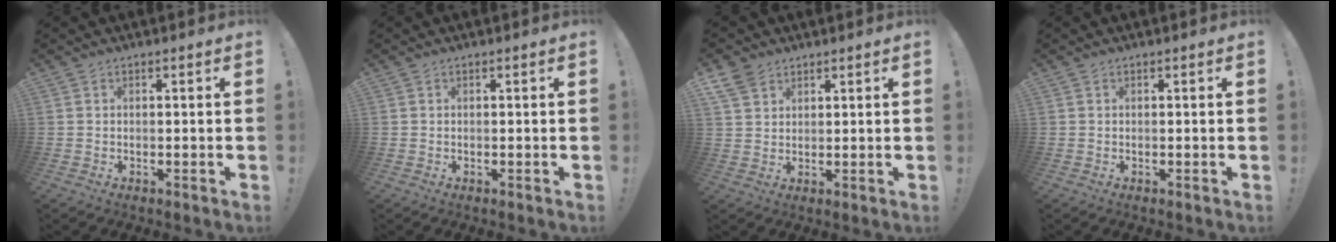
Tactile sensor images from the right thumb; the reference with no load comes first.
{"total": 0.0}
{"total": 5.9, "force": [4.0, 3.7, 2.1], "torque": [-0.043, -0.013, 0.080]}
{"total": 0.0}